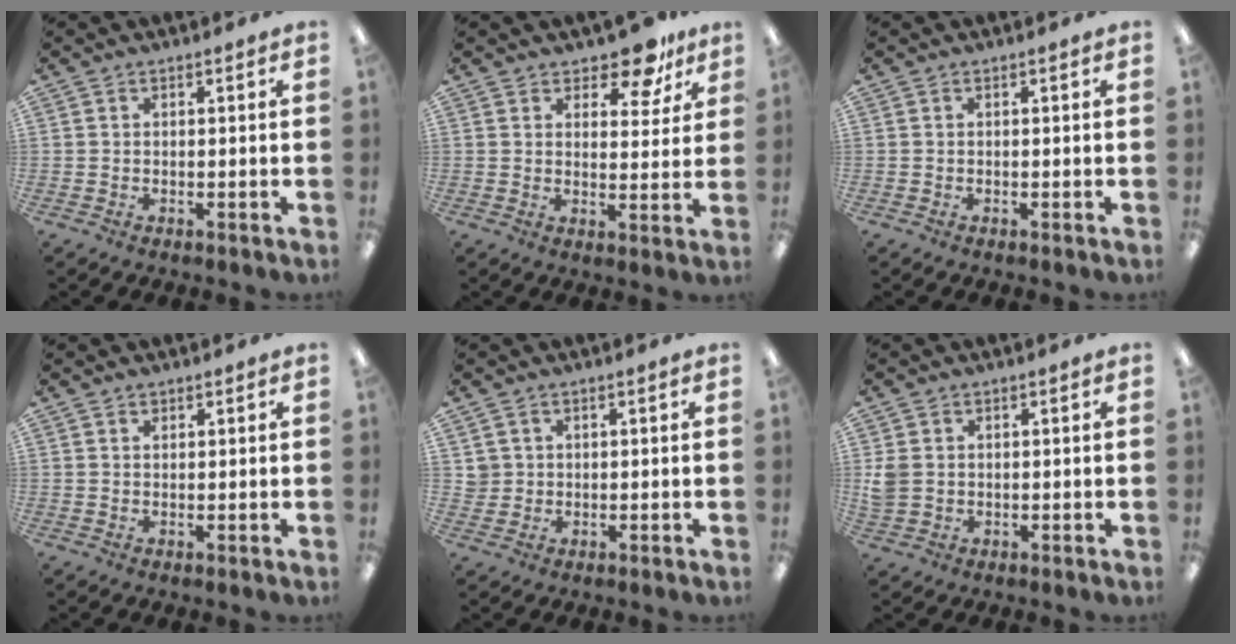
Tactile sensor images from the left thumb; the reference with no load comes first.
{"total": 9.1, "force": [7.0, 3.9, 4.3], "torque": [-0.049, -0.044, 0.121]}
{"total": 0.0}
{"total": 0.9, "force": [0.7, 0.5, 0.1], "torque": [-0.002, 0.000, 0.014]}
{"total": 2.5, "force": [0.8, 2.4, 0.0], "torque": [-0.008, 0.003, 0.015]}
{"total": 3.9, "force": [0.6, 3.3, 1.9], "torque": [-0.029, 0.003, 0.013]}